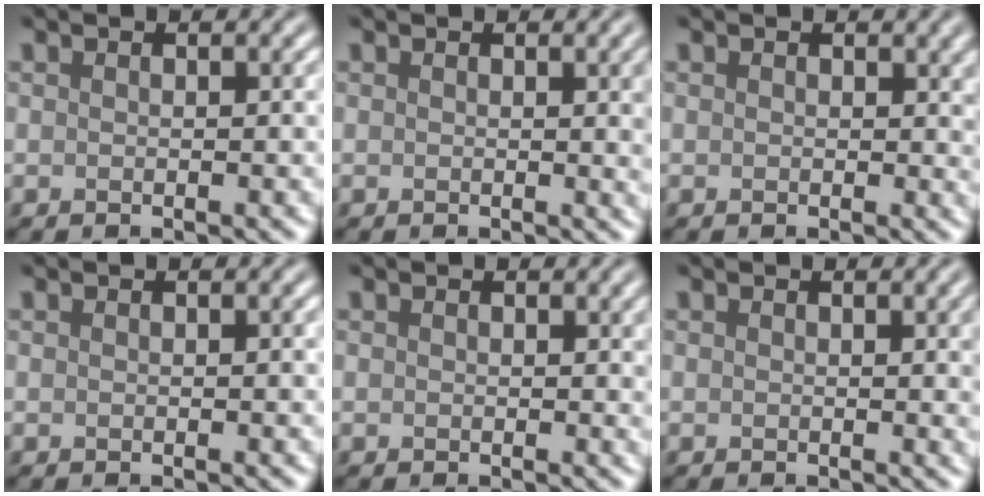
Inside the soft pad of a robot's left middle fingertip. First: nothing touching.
{"total": 2.7, "force": [0.8, 0.8, 2.4], "torque": [-0.018, 0.003, 0.008]}
{"total": 1.3, "force": [0.5, 0.8, 0.8], "torque": [-0.004, -0.002, 0.004]}
{"total": 0.0}
{"total": 0.7, "force": [0.4, 0.2, 0.5], "torque": [-0.004, -0.001, 0.007]}
{"total": 2.4, "force": [0.6, 0.7, 2.2], "torque": [-0.016, 0.003, 0.005]}